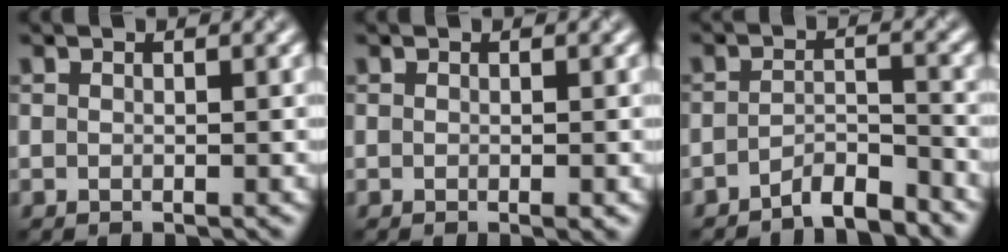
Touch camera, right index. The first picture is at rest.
{"total": 0.6, "force": [-0.2, 0.0, 0.6], "torque": [-0.008, -0.003, -0.002]}
{"total": 3.4, "force": [-3.2, 0.5, 1.1], "torque": [-0.016, 0.010, -0.061]}